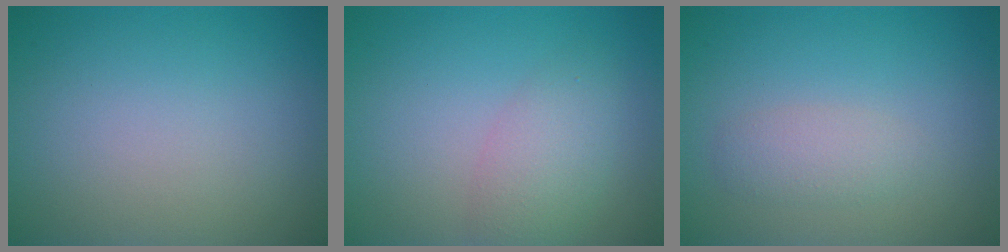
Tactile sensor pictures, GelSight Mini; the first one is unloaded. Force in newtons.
{"total": 3.2, "press": 3.2, "slide": 0.0}
{"total": 1.9, "press": 1.9, "slide": 0.1}